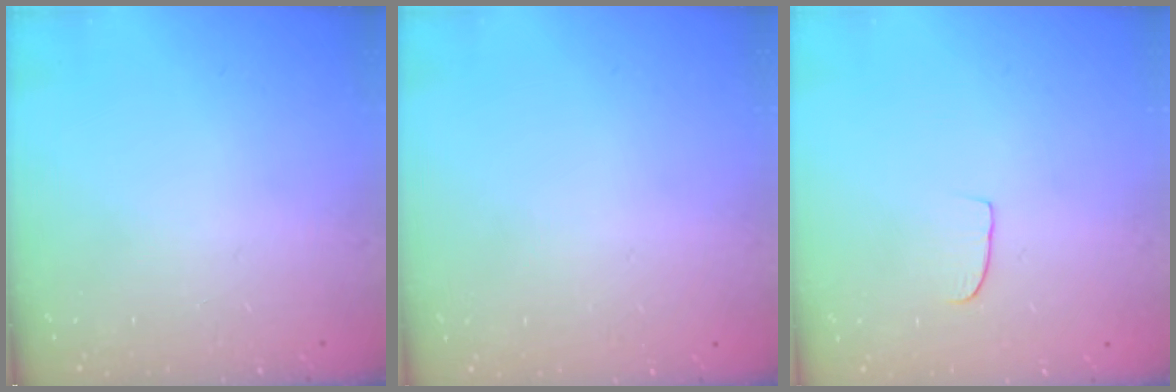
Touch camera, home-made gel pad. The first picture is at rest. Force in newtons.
{"total": 0.0}
{"total": 3.7, "press": 3.7, "slide": 0.3}